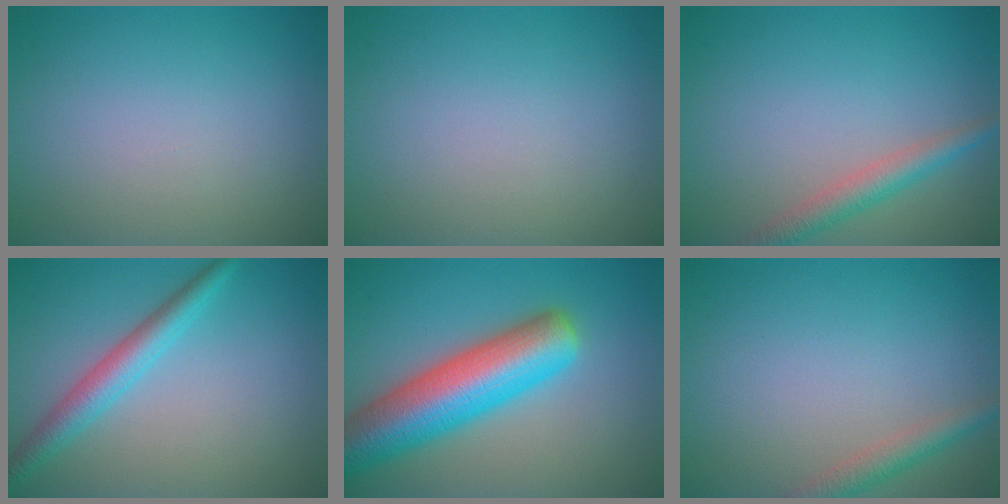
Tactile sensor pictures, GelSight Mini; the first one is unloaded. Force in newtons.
{"total": 0.0}
{"total": 2.9, "press": 2.9, "slide": 0.1}
{"total": 3.4, "press": 3.4, "slide": 0.1}
{"total": 9.8, "press": 9.8, "slide": 0.6}
{"total": 2.2, "press": 2.2, "slide": 0.1}